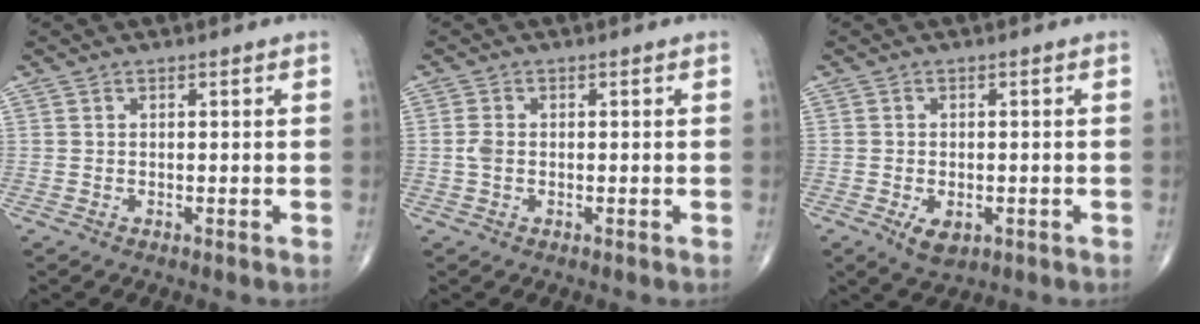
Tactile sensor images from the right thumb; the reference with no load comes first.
{"total": 1.8, "force": [-0.2, 1.2, 1.4], "torque": [-0.035, 0.002, -0.007]}
{"total": 4.0, "force": [-1.6, 2.3, 2.9], "torque": [-0.043, -0.002, -0.018]}